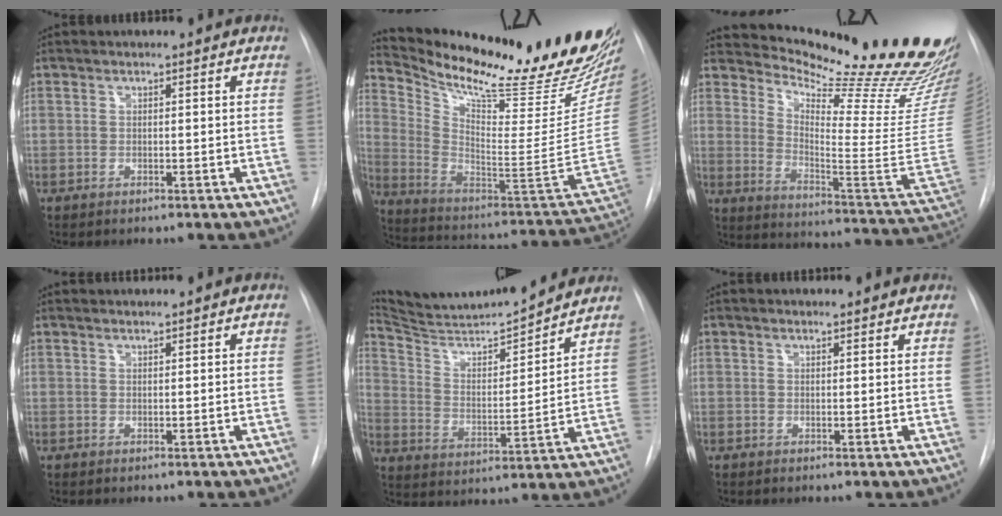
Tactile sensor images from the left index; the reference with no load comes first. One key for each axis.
{"total": 29.1, "fx": 24.3, "fy": 1.8, "fz": 15.8, "tx": -0.265, "ty": -0.110, "tz": 0.344}
{"total": 25.1, "fx": 21.3, "fy": 0.7, "fz": 13.2, "tx": -0.199, "ty": -0.132, "tz": 0.274}
{"total": 0.6, "fx": 0.6, "fy": -0.3, "fz": 0.0, "tx": 0.000, "ty": 0.009, "tz": 0.017}
{"total": 17.6, "fx": 16.5, "fy": 0.7, "fz": 5.9, "tx": -0.104, "ty": -0.013, "tz": 0.264}
{"total": 3.3, "fx": 3.1, "fy": 0.7, "fz": 0.4, "tx": -0.006, "ty": 0.006, "tz": 0.026}